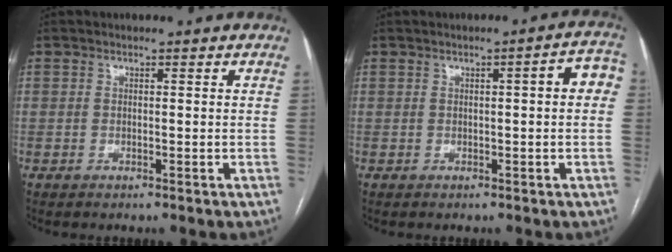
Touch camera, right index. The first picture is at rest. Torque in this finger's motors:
{"motor_torque": [0.14, 0.05, 0.06, 0.04]}